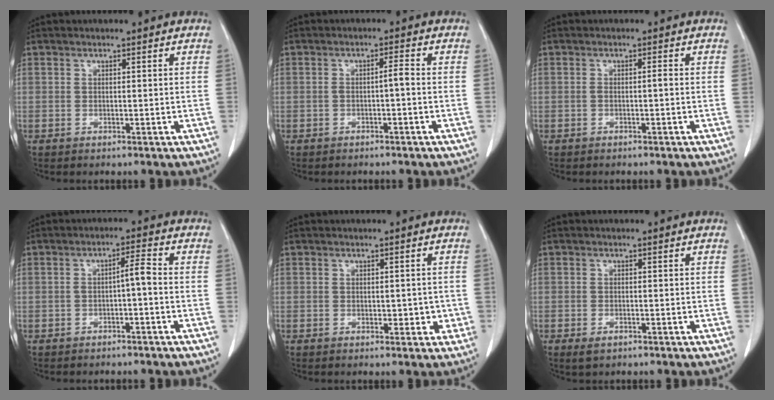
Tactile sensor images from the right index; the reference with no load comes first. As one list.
[{"total": 1.8, "force": [-0.5, 0.1, 1.7], "torque": [-0.027, 0.004, -0.010]}, {"total": 0.8, "force": [-0.3, 0.0, 0.8], "torque": [-0.013, 0.002, -0.005]}, {"total": 3.0, "force": [-0.8, 0.3, 2.8], "torque": [-0.044, 0.010, -0.014]}, {"total": 2.5, "force": [-0.4, 1.6, 1.8], "torque": [-0.015, 0.006, -0.001]}, {"total": 1.6, "force": [-1.0, 0.8, 1.0], "torque": [-0.019, -0.001, -0.011]}]